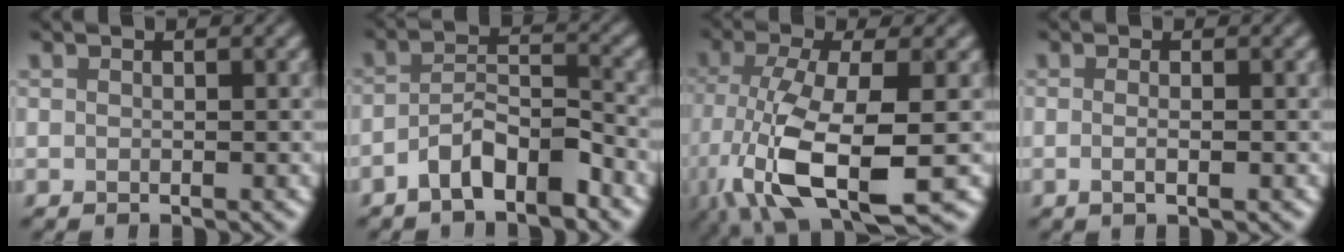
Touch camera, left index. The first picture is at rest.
{"total": 4.7, "force": [-3.0, 1.7, 3.3], "torque": [-0.055, 0.012, -0.054]}
{"total": 10.0, "force": [-3.6, 3.4, 8.7], "torque": [-0.192, -0.024, -0.065]}
{"total": 1.4, "force": [-0.4, 0.2, 1.3], "torque": [-0.021, -0.003, -0.008]}